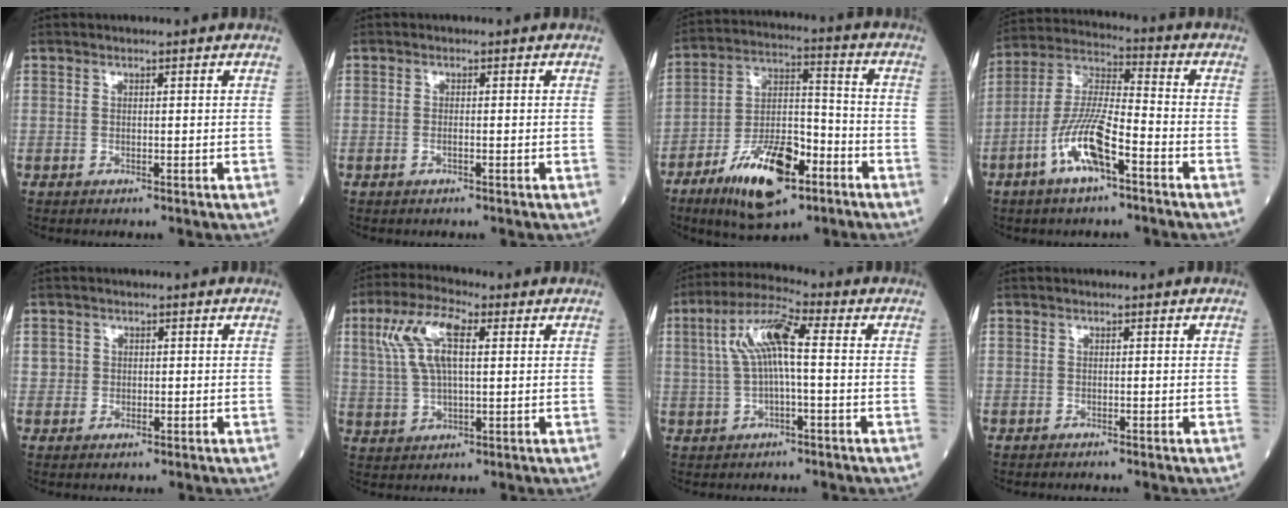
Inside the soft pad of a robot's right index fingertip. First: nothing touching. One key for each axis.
{"total": 0.7, "fx": -0.3, "fy": 0.1, "fz": 0.6, "tx": -0.016, "ty": -0.001, "tz": -0.005}
{"total": 15.1, "fx": -8.3, "fy": 5.5, "fz": 11.3, "tx": -0.203, "ty": 0.001, "tz": -0.142}
{"total": 11.3, "fx": -5.2, "fy": 2.4, "fz": 9.7, "tx": -0.204, "ty": 0.003, "tz": -0.101}
{"total": 1.8, "fx": -0.1, "fy": 1.7, "fz": 0.6, "tx": -0.008, "ty": 0.003, "tz": -0.002}
{"total": 9.5, "fx": 2.9, "fy": 3.1, "fz": 8.5, "tx": -0.185, "ty": 0.023, "tz": 0.057}
{"total": 8.8, "fx": 1.0, "fy": 1.4, "fz": 8.6, "tx": -0.175, "ty": 0.028, "tz": 0.015}
{"total": 0.6, "fx": -0.6, "fy": 0.0, "fz": 0.1, "tx": -0.004, "ty": -0.001, "tz": -0.008}